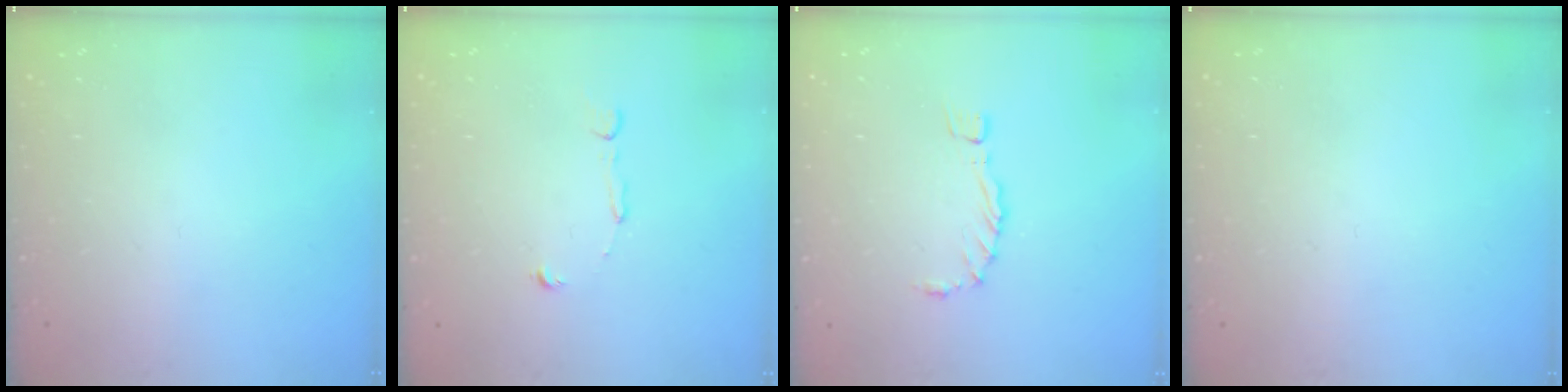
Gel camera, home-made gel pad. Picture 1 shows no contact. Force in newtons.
{"total": 4.3, "press": 4.3, "slide": 0.2}
{"total": 1.2, "press": 1.2, "slide": 0.3}
{"total": 0.0}